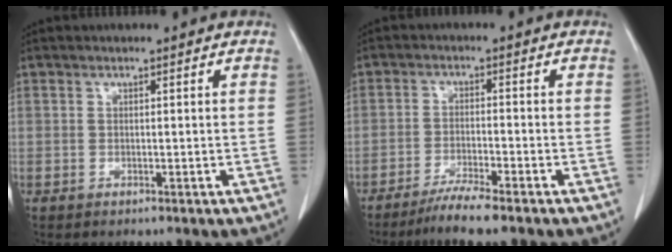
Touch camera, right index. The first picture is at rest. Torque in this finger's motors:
{"motor_torque": [0.25, -0.25, 0.18, 0.06]}